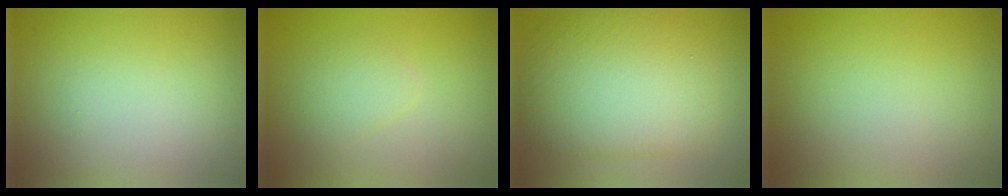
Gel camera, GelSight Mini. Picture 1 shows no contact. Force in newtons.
{"total": 1.9, "press": 1.9, "slide": 0.1}
{"total": 8.4, "press": 8.4, "slide": 0.2}
{"total": 0.0}